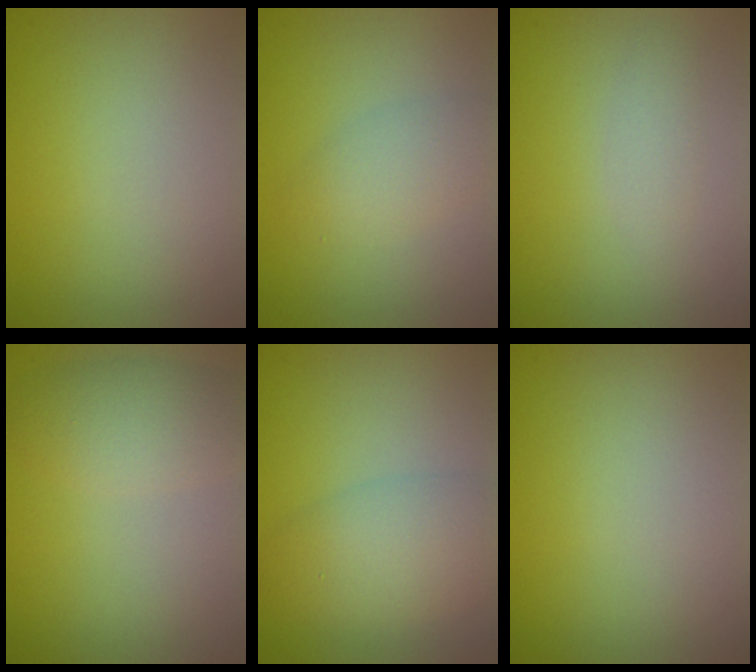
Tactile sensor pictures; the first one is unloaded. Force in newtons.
{"total": 2.6, "press": 2.6, "slide": 0.0}
{"total": 1.1, "press": 1.1, "slide": 0.0}
{"total": 3.3, "press": 3.3, "slide": 0.1}
{"total": 5.0, "press": 5.0, "slide": 0.3}
{"total": 0.0}